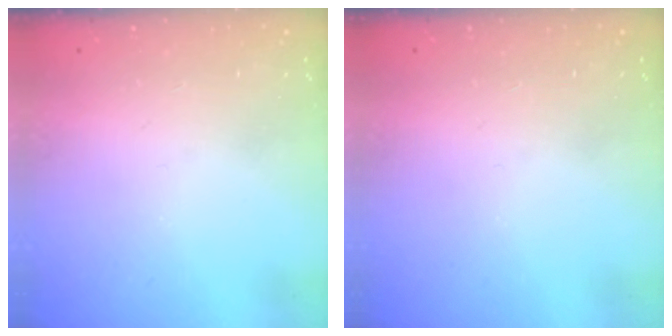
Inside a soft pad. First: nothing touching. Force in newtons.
{"total": 0.0}